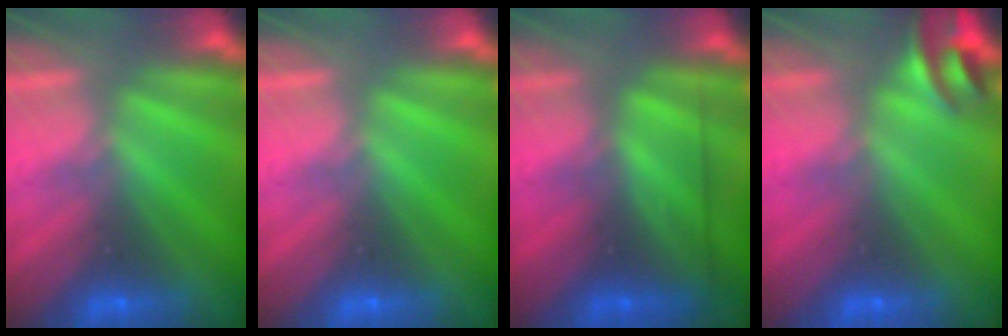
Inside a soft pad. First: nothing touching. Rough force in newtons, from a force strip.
{"total": 0.0}
{"total": 2.4}
{"total": 2.8}